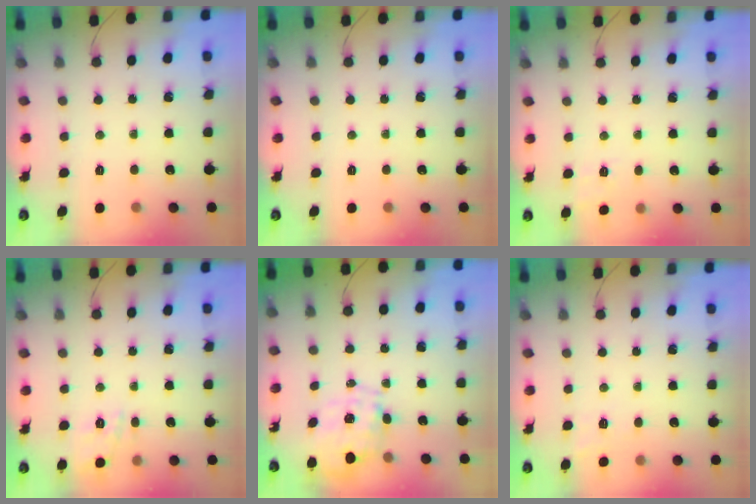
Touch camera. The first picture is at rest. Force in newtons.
{"total": 0.0}
{"total": 7.7, "press": 7.5, "slide": 1.9}
{"total": 11.4, "press": 11.4, "slide": 1.0}
{"total": 1.3, "press": 1.2, "slide": 0.4}
{"total": 6.4, "press": 6.0, "slide": 2.1}